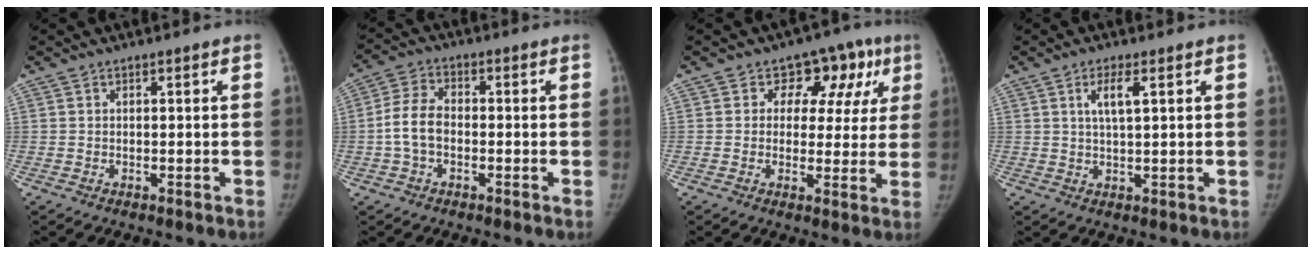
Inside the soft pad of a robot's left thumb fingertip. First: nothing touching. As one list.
[{"total": 6.7, "force": [-1.4, 4.4, 4.9], "torque": [-0.096, 0.020, -0.036]}, {"total": 10.2, "force": [4.3, 7.7, 5.1], "torque": [0.005, 0.000, 0.047]}, {"total": 4.1, "force": [1.6, 1.1, 3.7], "torque": [-0.070, -0.003, 0.031]}]